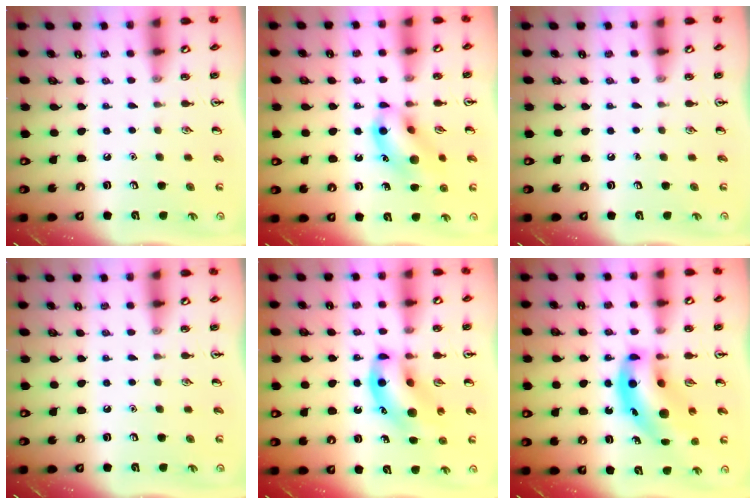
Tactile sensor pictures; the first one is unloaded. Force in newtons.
{"total": 11.8, "press": 11.7, "slide": 1.1}
{"total": 0.0}
{"total": 0.0}
{"total": 11.1, "press": 10.8, "slide": 2.6}
{"total": 12.6, "press": 12.1, "slide": 3.6}